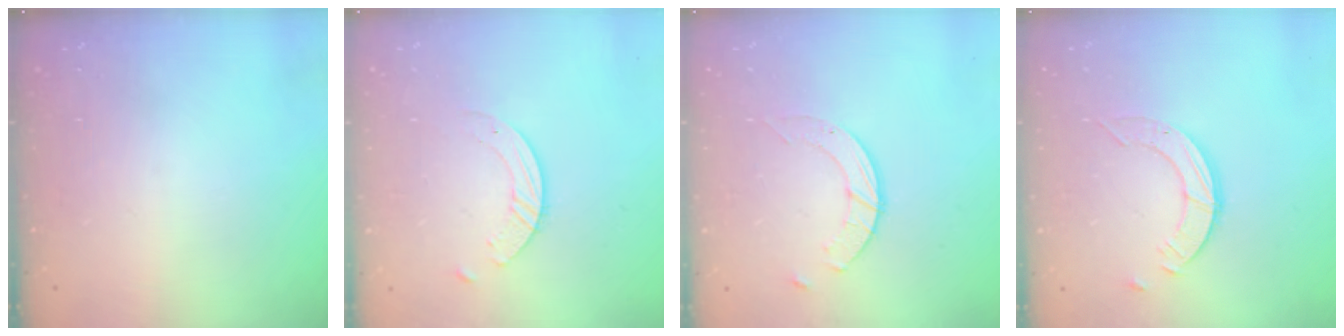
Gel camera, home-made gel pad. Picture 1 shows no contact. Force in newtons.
{"total": 4.5, "press": 4.5, "slide": 0.3}
{"total": 4.1, "press": 4.1, "slide": 0.4}
{"total": 3.5, "press": 3.5, "slide": 0.2}